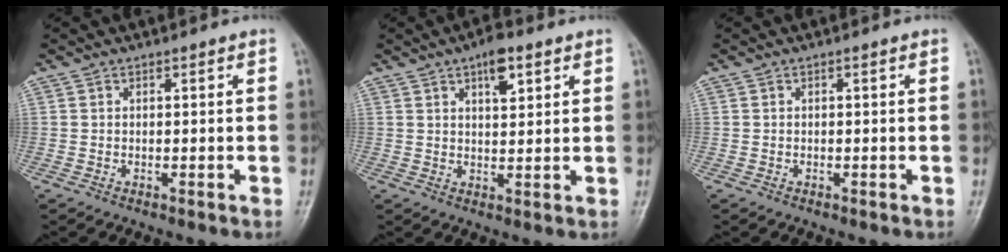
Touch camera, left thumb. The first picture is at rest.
{"total": 5.6, "force": [3.0, 2.4, 4.1], "torque": [-0.049, -0.013, 0.044]}
{"total": 0.0}